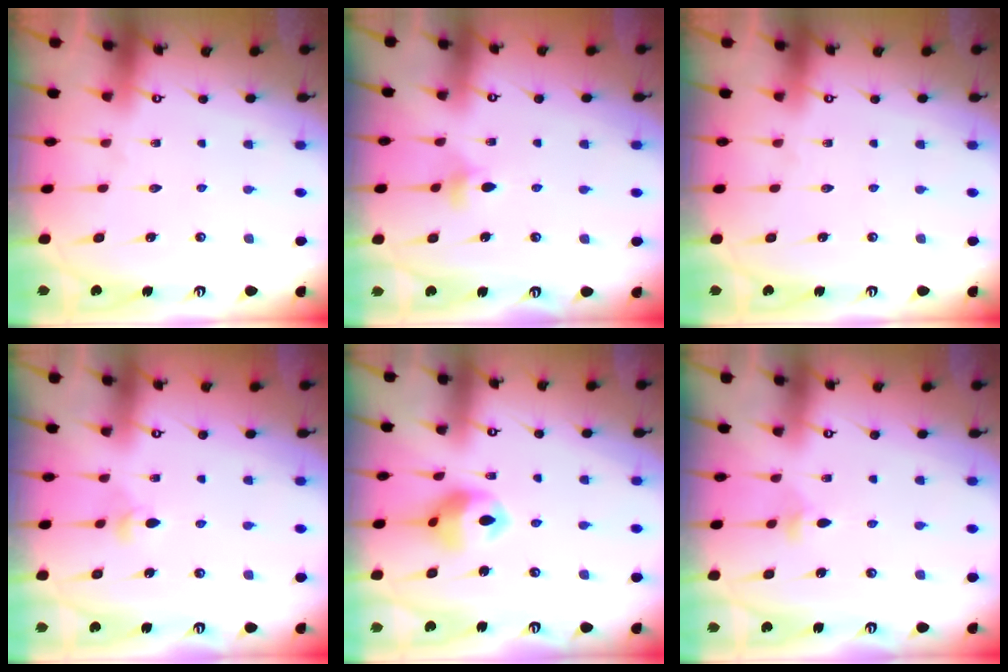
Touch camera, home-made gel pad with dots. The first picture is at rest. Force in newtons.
{"total": 3.9, "press": 3.8, "slide": 0.7}
{"total": 0.0}
{"total": 3.6, "press": 3.5, "slide": 0.8}
{"total": 10.2, "press": 10.1, "slide": 1.0}
{"total": 3.7, "press": 3.6, "slide": 0.9}